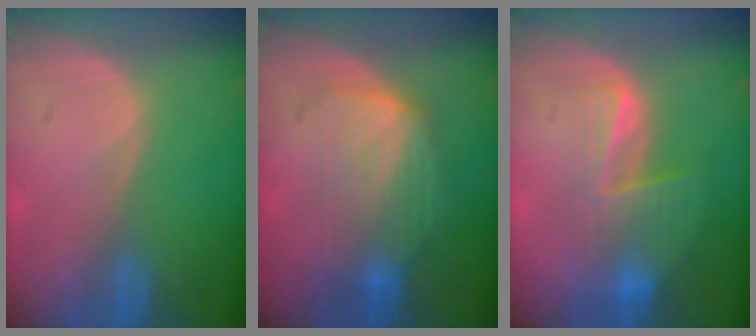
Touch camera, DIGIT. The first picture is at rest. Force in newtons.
{"total": 7.1, "press": 7.1, "slide": 0.8}
{"total": 7.2, "press": 6.6, "slide": 2.9}